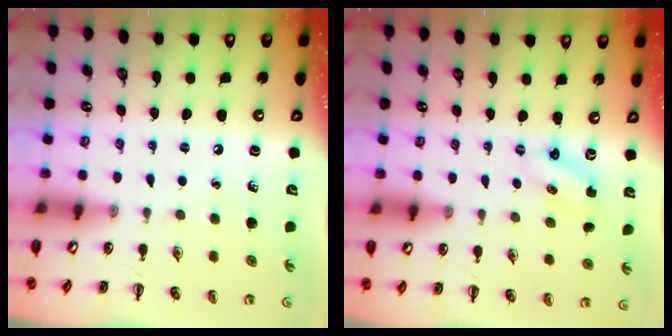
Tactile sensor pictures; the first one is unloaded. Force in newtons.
{"total": 2.4, "press": 2.4, "slide": 0.6}